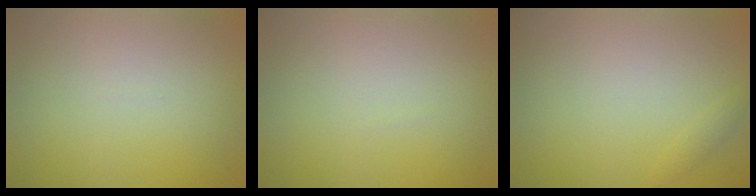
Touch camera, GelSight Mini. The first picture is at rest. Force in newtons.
{"total": 0.0}
{"total": 0.6, "press": 0.6, "slide": 0.0}